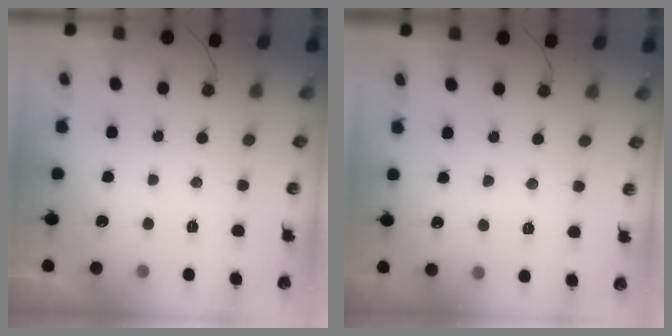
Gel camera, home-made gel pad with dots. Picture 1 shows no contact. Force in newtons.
{"total": 5.6, "press": 5.5, "slide": 1.0}